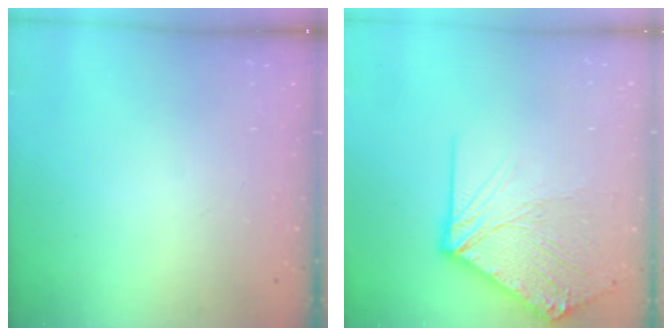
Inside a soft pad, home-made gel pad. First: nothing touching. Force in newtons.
{"total": 12.5, "press": 12.4, "slide": 1.9}